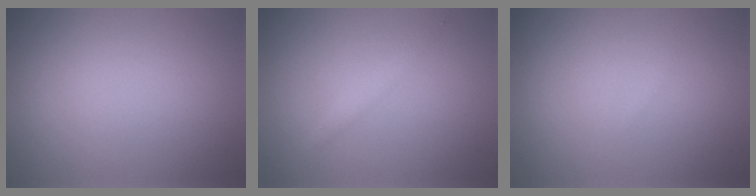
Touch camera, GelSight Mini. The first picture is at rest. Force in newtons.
{"total": 1.4, "press": 1.4, "slide": 0.0}
{"total": 0.0}